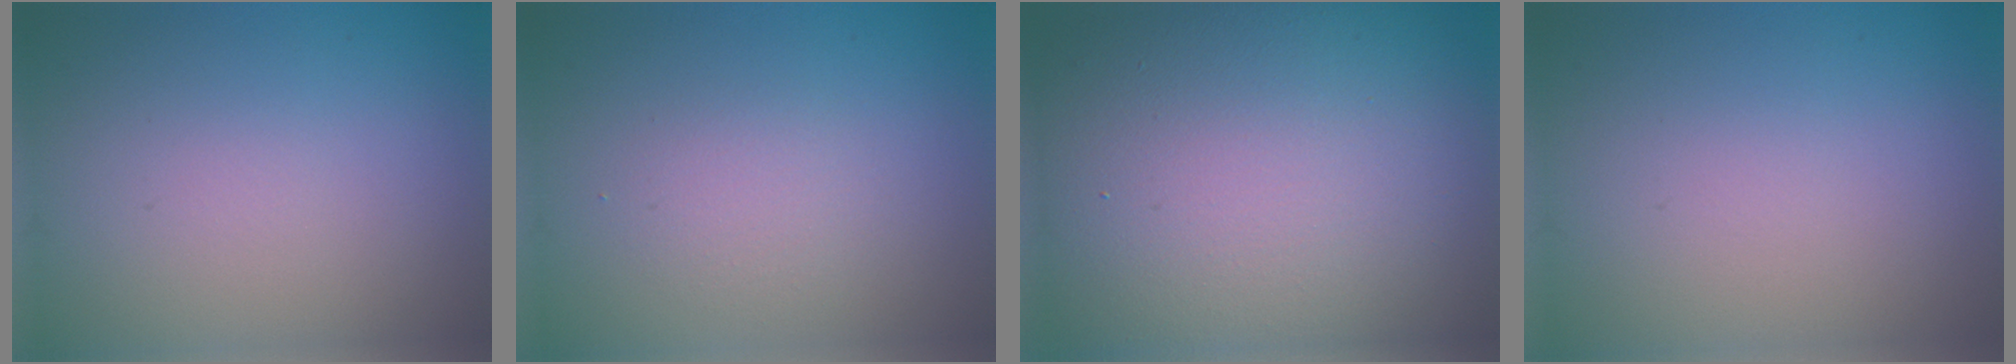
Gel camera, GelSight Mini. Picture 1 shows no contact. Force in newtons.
{"total": 1.6, "press": 1.6, "slide": 0.0}
{"total": 18.0, "press": 17.9, "slide": 1.0}
{"total": 0.0}